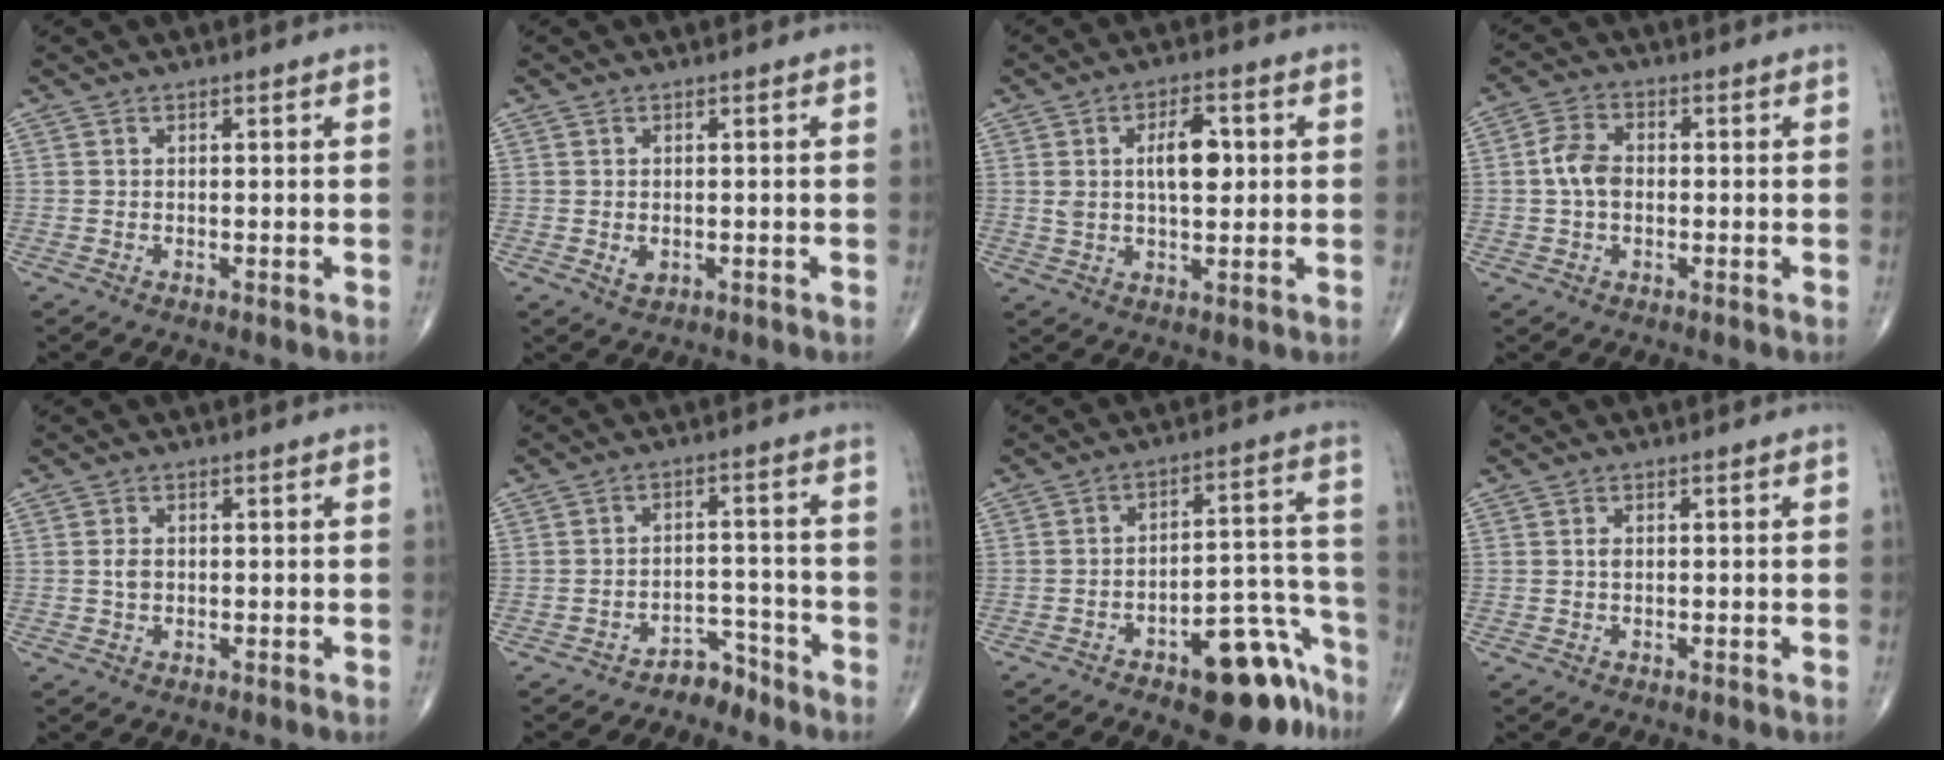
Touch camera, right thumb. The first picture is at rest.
{"total": 1.5, "force": [-0.1, 1.1, 1.1], "torque": [-0.016, -0.003, 0.002]}
{"total": 8.0, "force": [1.5, 3.8, 6.9], "torque": [-0.102, -0.001, 0.025]}
{"total": 5.5, "force": [-0.2, 3.7, 4.1], "torque": [-0.080, 0.015, -0.011]}
{"total": 1.9, "force": [0.0, 1.2, 1.5], "torque": [-0.030, 0.000, 0.000]}
{"total": 4.1, "force": [-3.7, 1.9, -0.2], "torque": [0.019, 0.054, -0.058]}
{"total": 15.0, "force": [-9.2, 6.1, 10.1], "torque": [-0.086, 0.092, -0.125]}
{"total": 0.9, "force": [0.1, 0.6, 0.7], "torque": [-0.012, 0.001, 0.000]}